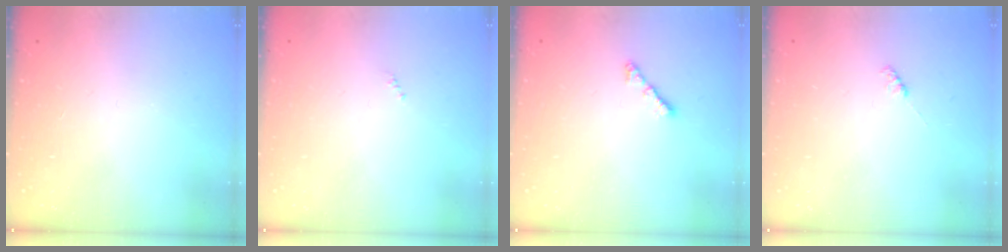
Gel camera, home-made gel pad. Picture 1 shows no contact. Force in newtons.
{"total": 0.0}
{"total": 2.7, "press": 2.7, "slide": 0.6}
{"total": 2.3, "press": 2.2, "slide": 0.5}